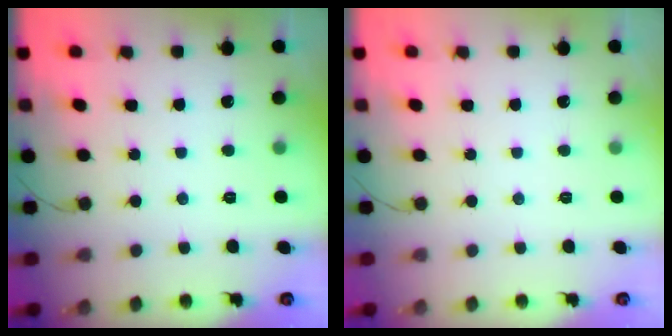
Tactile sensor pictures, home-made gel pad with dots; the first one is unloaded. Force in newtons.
{"total": 0.0}